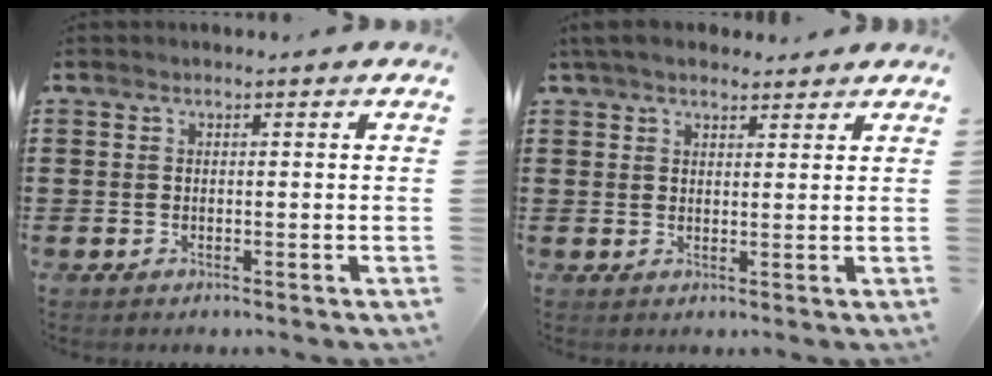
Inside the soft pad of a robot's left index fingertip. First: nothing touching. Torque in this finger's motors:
{"motor_torque": [2.14, 0.00, 0.57, 0.21]}